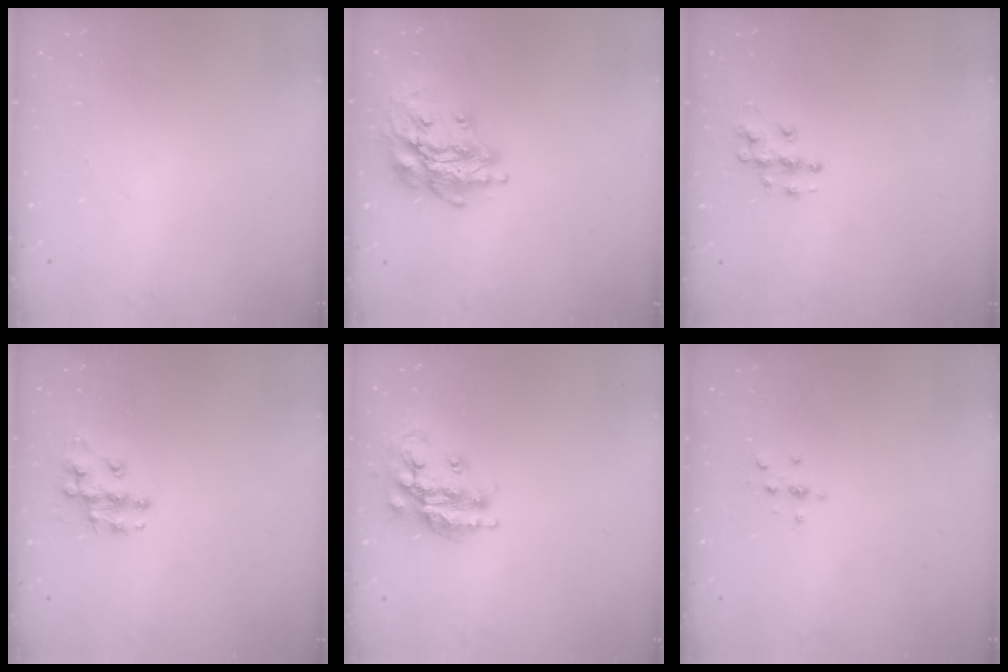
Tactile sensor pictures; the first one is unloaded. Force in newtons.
{"total": 16.4, "press": 16.4, "slide": 0.6}
{"total": 5.9, "press": 5.9, "slide": 0.4}
{"total": 9.7, "press": 9.7, "slide": 0.7}
{"total": 15.7, "press": 15.7, "slide": 1.2}
{"total": 2.3, "press": 2.2, "slide": 0.2}